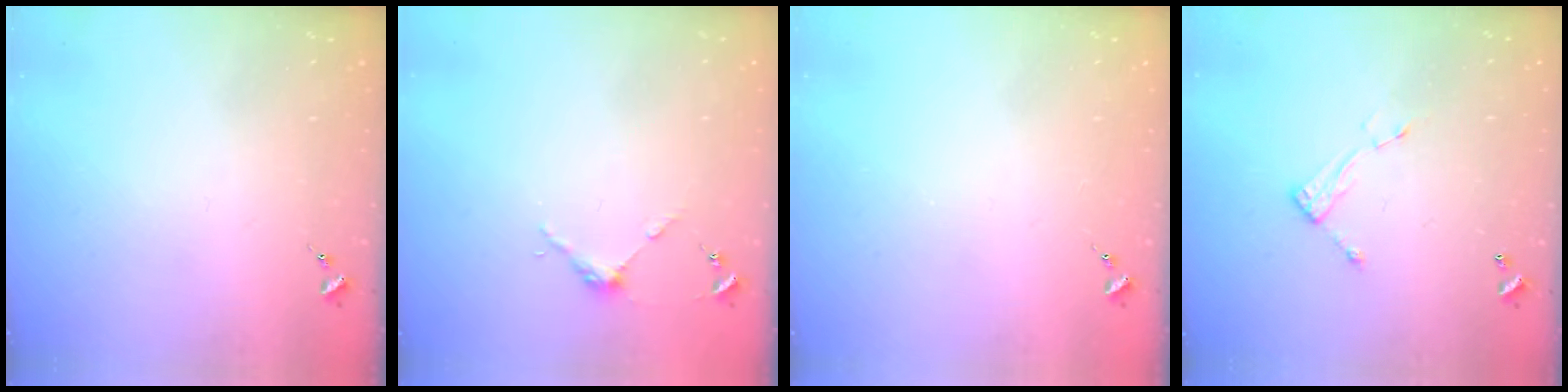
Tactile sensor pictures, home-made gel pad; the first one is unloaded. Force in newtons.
{"total": 3.7, "press": 3.7, "slide": 0.3}
{"total": 0.0}
{"total": 6.6, "press": 6.6, "slide": 0.2}